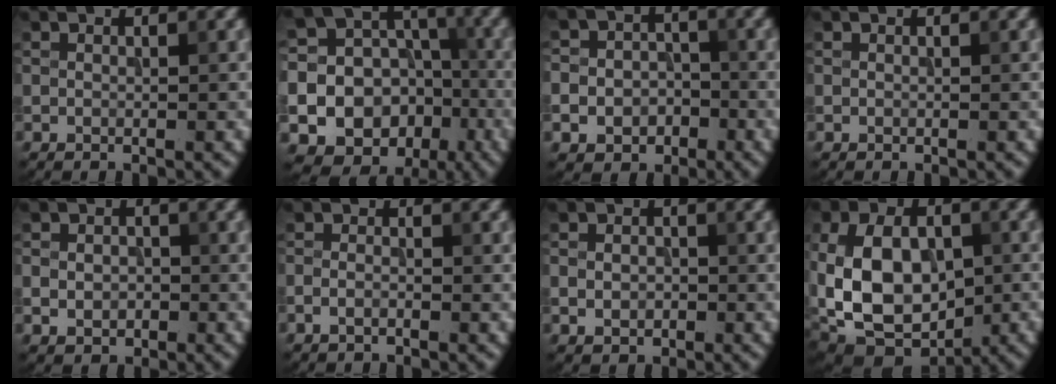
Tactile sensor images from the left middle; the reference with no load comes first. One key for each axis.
{"total": 23.4, "fx": -8.0, "fy": 21.3, "fz": 5.4, "tx": -0.139, "ty": -0.028, "tz": -0.145}
{"total": 6.6, "fx": -2.5, "fy": 5.8, "fz": 2.0, "tx": -0.027, "ty": -0.013, "tz": -0.051}
{"total": 0.0}
{"total": 2.7, "fx": -0.5, "fy": 2.2, "fz": 1.4, "tx": -0.023, "ty": -0.004, "tz": -0.013}
{"total": 1.1, "fx": -0.7, "fy": 0.5, "fz": 0.7, "tx": -0.016, "ty": 0.001, "tz": -0.017}
{"total": 2.2, "fx": -0.5, "fy": 1.8, "fz": 1.3, "tx": -0.021, "ty": -0.003, "tz": -0.013}
{"total": 14.3, "fx": -2.1, "fy": 10.1, "fz": 9.9, "tx": -0.180, "ty": -0.006, "tz": -0.028}